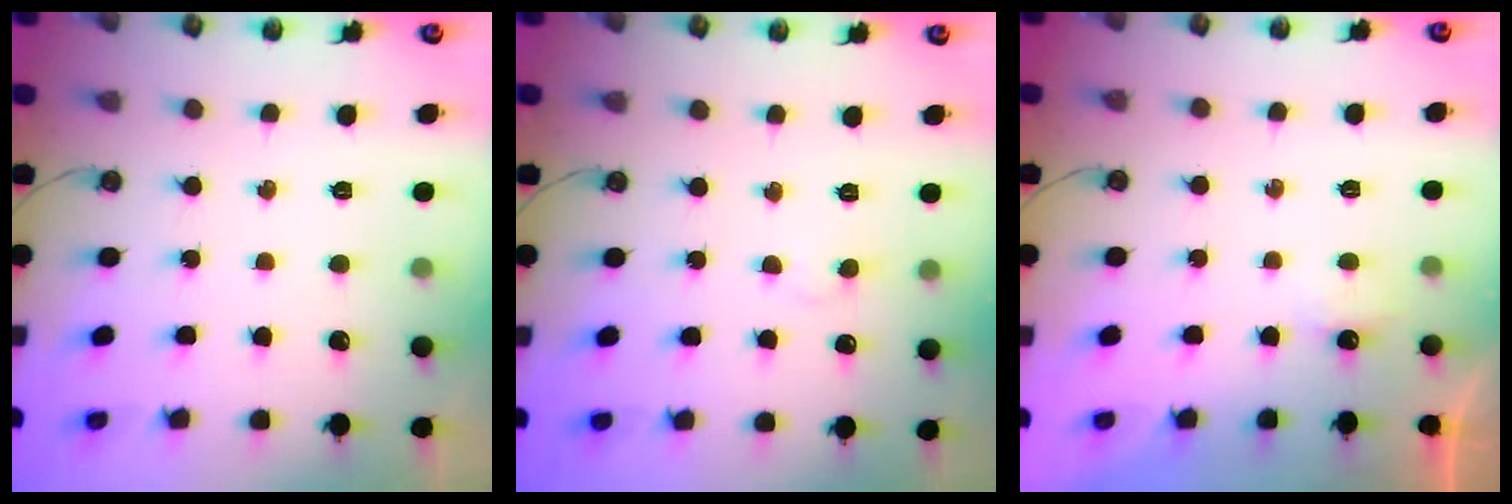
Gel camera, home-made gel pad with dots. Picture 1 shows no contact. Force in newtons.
{"total": 3.0, "press": 3.0, "slide": 0.4}
{"total": 2.6, "press": 2.6, "slide": 0.4}